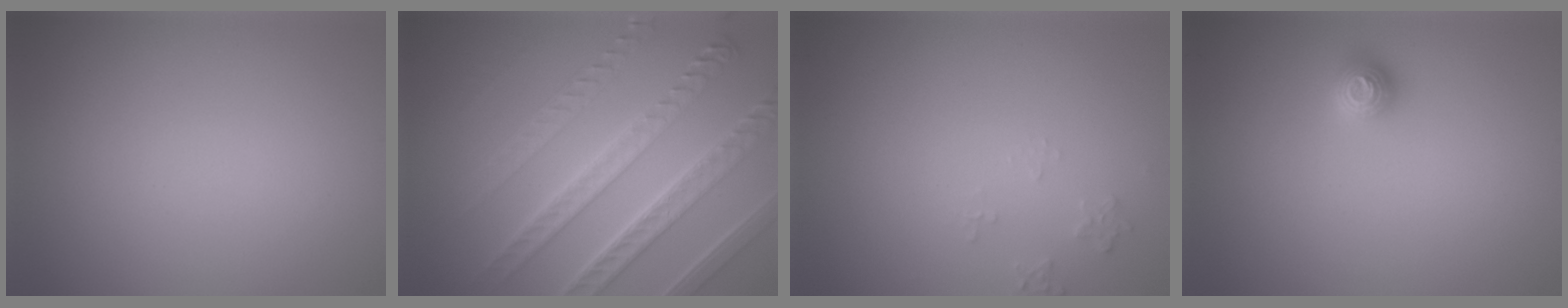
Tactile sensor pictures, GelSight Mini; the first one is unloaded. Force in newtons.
{"total": 8.2, "press": 6.4, "slide": 5.1}
{"total": 1.1, "press": 1.1, "slide": 0.2}
{"total": 1.3, "press": 1.2, "slide": 0.3}